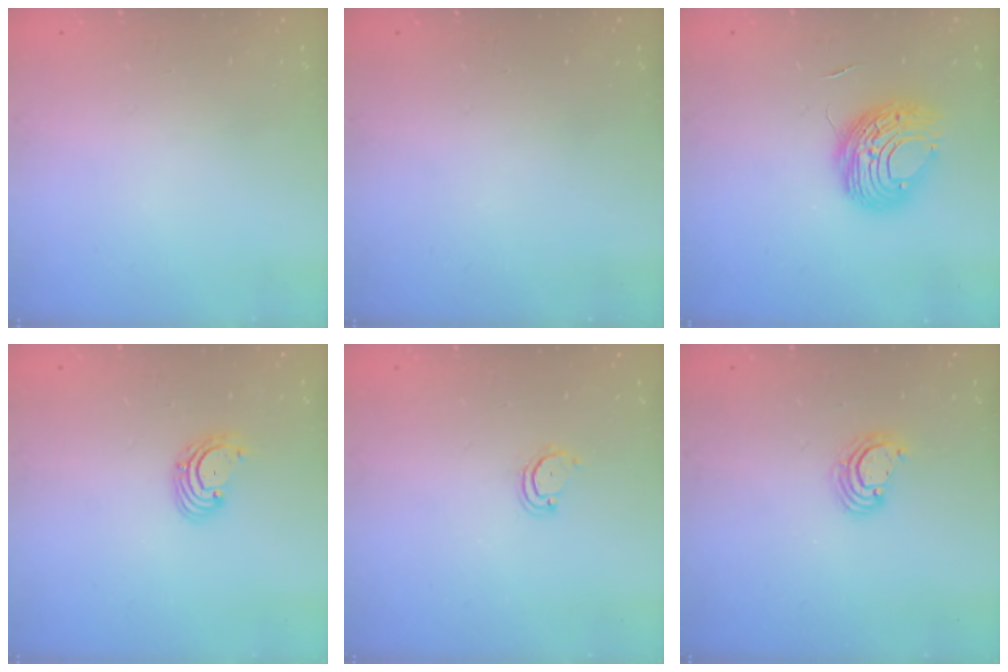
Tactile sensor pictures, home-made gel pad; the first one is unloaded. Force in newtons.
{"total": 0.0}
{"total": 9.6, "press": 9.5, "slide": 0.9}
{"total": 2.9, "press": 2.9, "slide": 0.3}
{"total": 3.3, "press": 3.3, "slide": 0.3}
{"total": 3.5, "press": 3.5, "slide": 0.2}